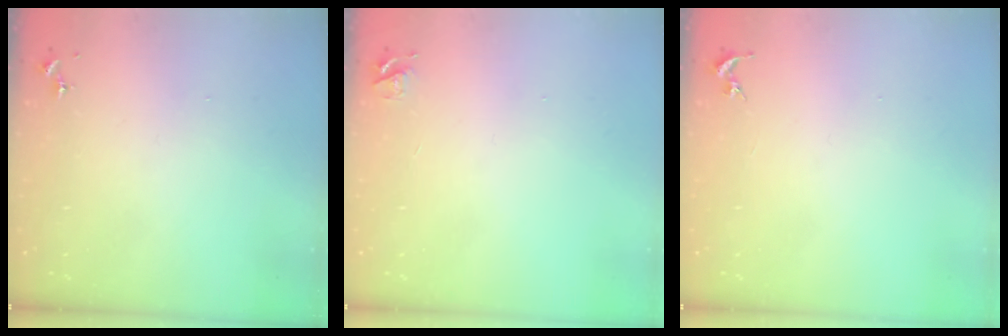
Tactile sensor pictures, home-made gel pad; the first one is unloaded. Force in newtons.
{"total": 4.7, "press": 4.7, "slide": 0.6}
{"total": 0.0}